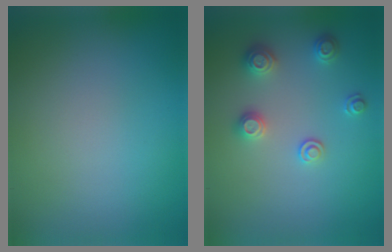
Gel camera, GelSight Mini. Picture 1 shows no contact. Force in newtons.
{"total": 2.5, "press": 2.5, "slide": 0.3}